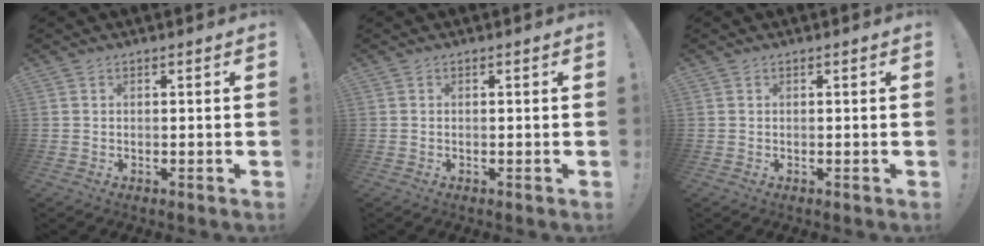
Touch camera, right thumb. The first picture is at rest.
{"total": 0.0}
{"total": 0.0}